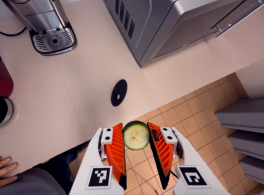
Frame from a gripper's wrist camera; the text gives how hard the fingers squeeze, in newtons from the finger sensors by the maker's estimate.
{"total": 8.1, "left": 7.9, "right": 8.3}